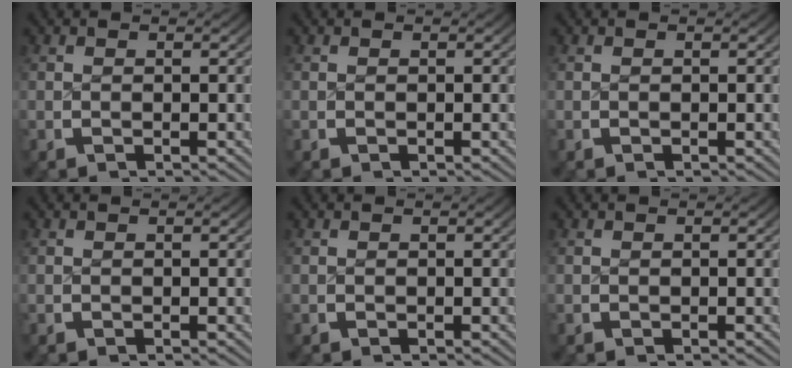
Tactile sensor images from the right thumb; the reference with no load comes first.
{"total": 0.0}
{"total": 0.0}
{"total": 0.0}
{"total": 0.0}
{"total": 0.0}